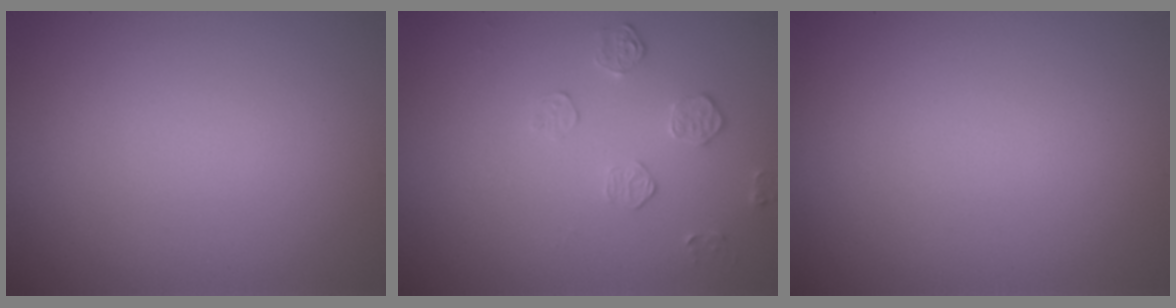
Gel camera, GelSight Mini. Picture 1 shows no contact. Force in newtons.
{"total": 1.7, "press": 1.0, "slide": 1.4}
{"total": 0.0}